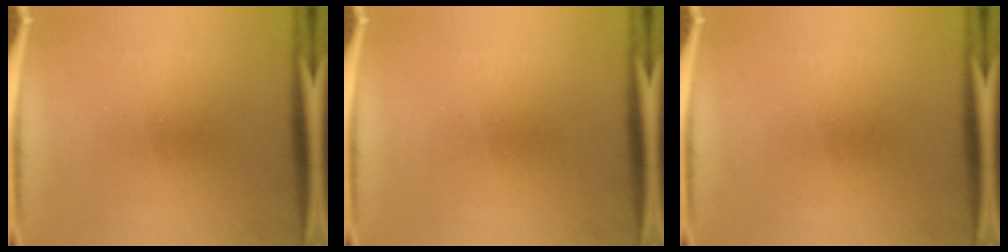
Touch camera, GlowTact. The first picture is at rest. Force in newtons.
{"total": 0.0}
{"total": 0.0}